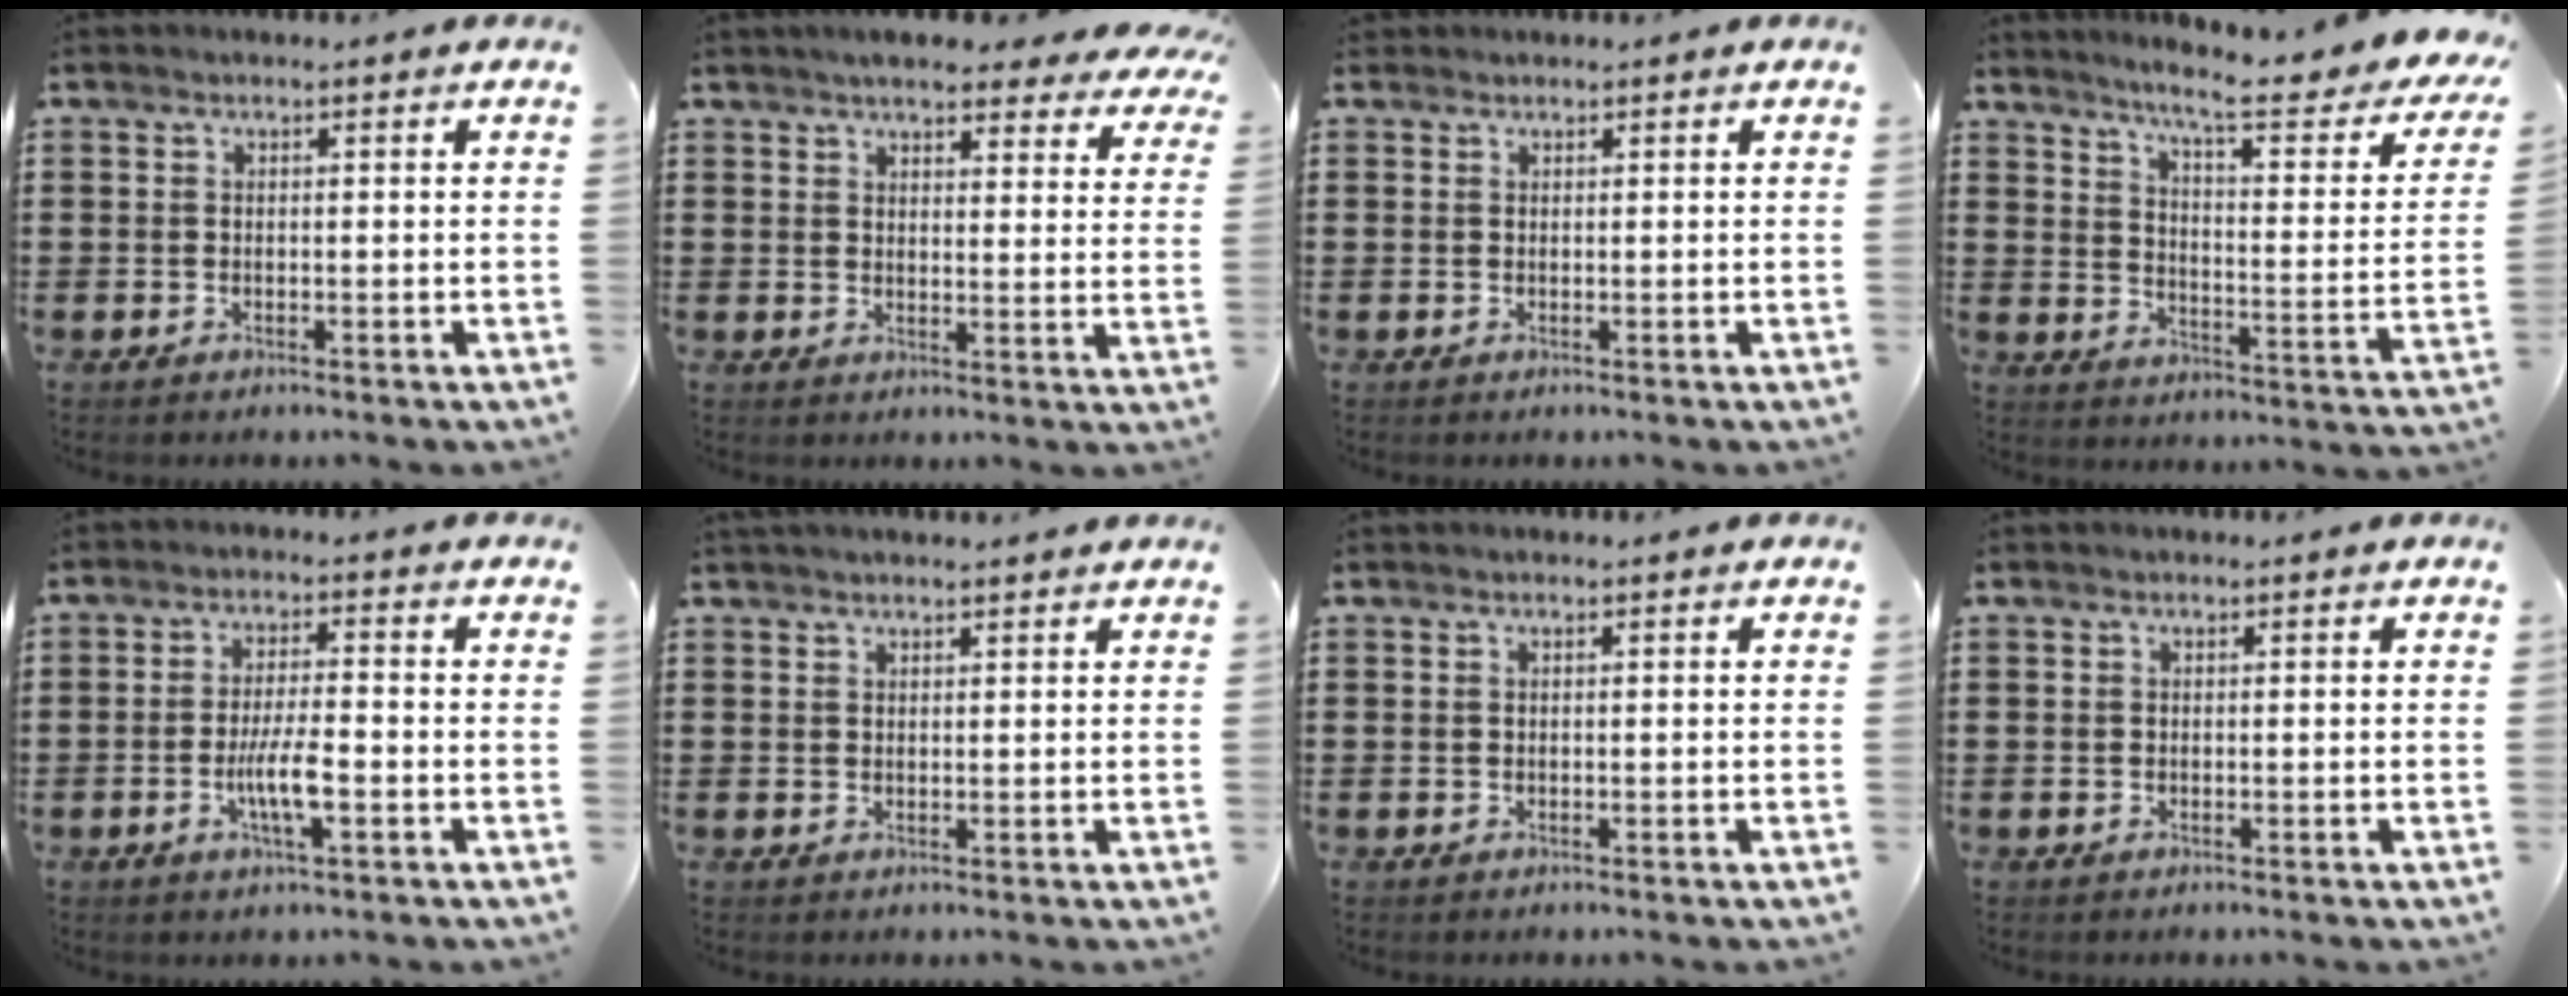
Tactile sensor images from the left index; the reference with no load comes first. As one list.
[{"total": 5.1, "force": [4.9, 0.9, 1.3], "torque": [-0.036, -0.013, 0.086]}, {"total": 0.7, "force": [0.5, 0.5, 0.0], "torque": [-0.003, 0.003, 0.010]}, {"total": 8.5, "force": [6.8, -0.1, 5.1], "torque": [-0.103, -0.054, 0.102]}, {"total": 5.5, "force": [-1.7, 1.1, 5.2], "torque": [-0.099, -0.001, -0.033]}, {"total": 1.5, "force": [1.4, 0.1, 0.4], "torque": [-0.009, 0.000, 0.028]}, {"total": 0.0}, {"total": 0.0}]